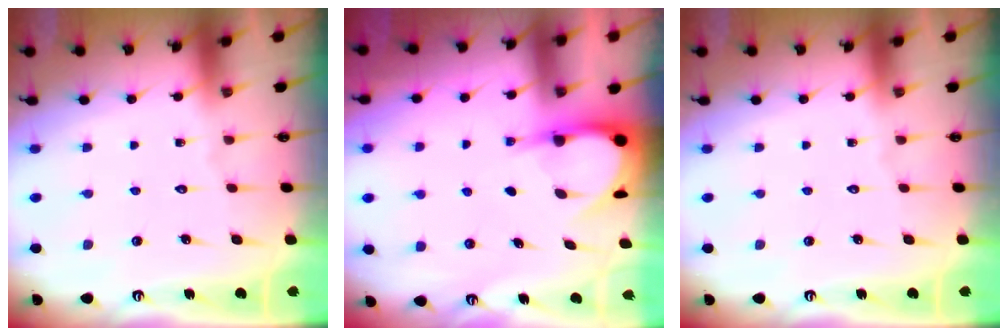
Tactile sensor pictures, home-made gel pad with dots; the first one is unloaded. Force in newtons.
{"total": 4.7, "press": 4.7, "slide": 0.4}
{"total": 0.0}